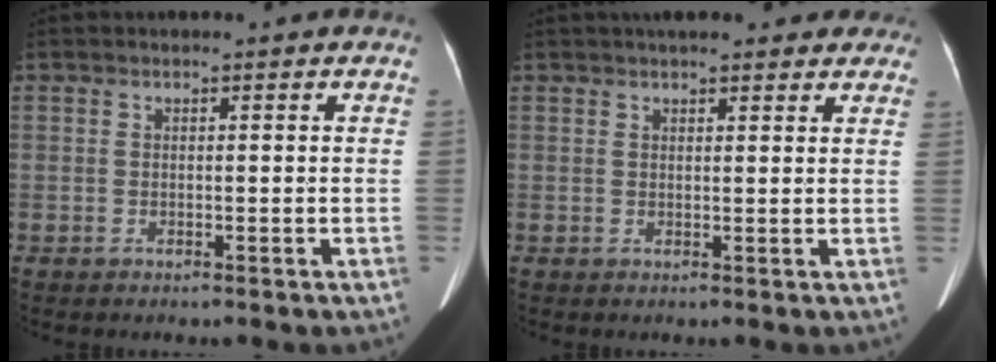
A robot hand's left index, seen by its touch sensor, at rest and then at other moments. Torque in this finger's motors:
{"motor_torque": [1.04, -1.10, 0.20, 0.04]}